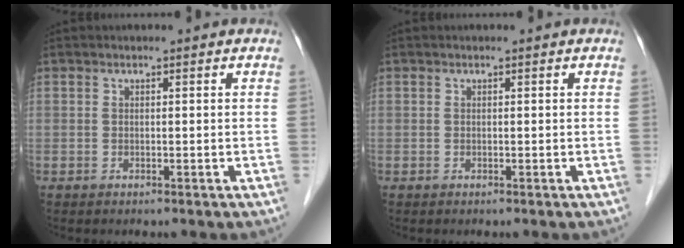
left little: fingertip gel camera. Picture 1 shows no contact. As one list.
[{"total": 0.0}]